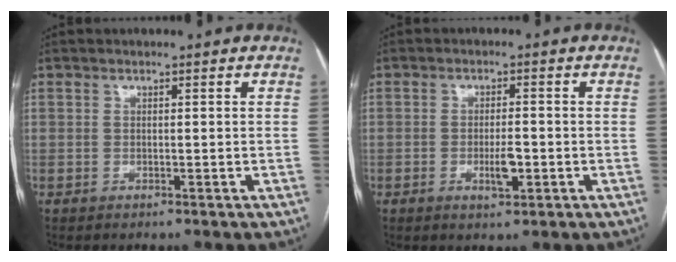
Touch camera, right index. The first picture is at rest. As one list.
[{"total": 3.5, "force": [-1.1, 0.9, 3.2], "torque": [-0.058, -0.001, -0.016]}]